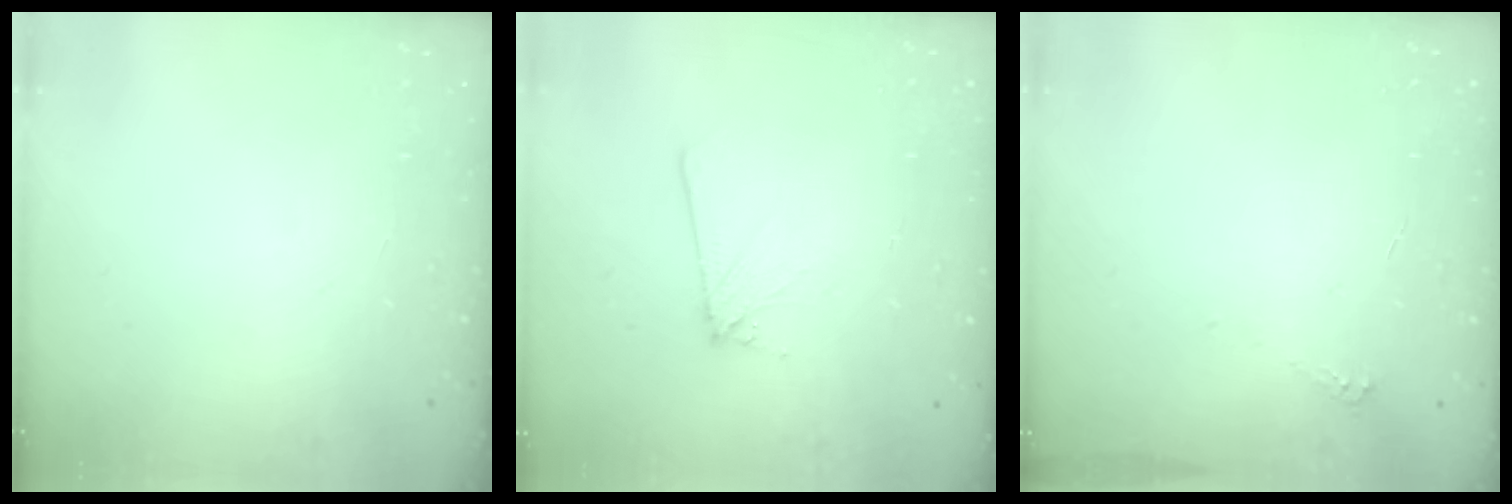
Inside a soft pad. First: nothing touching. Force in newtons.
{"total": 4.3, "press": 4.2, "slide": 0.6}
{"total": 2.5, "press": 2.5, "slide": 0.3}